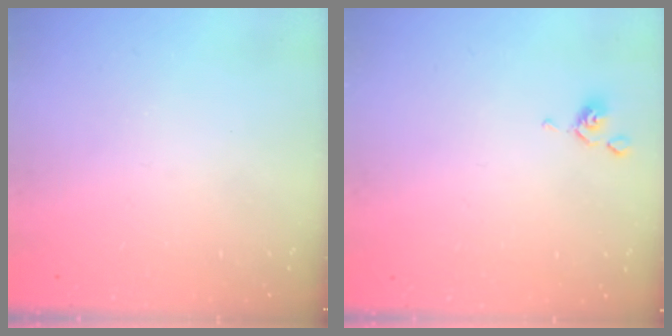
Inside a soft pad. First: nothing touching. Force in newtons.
{"total": 1.8, "press": 1.8, "slide": 0.2}